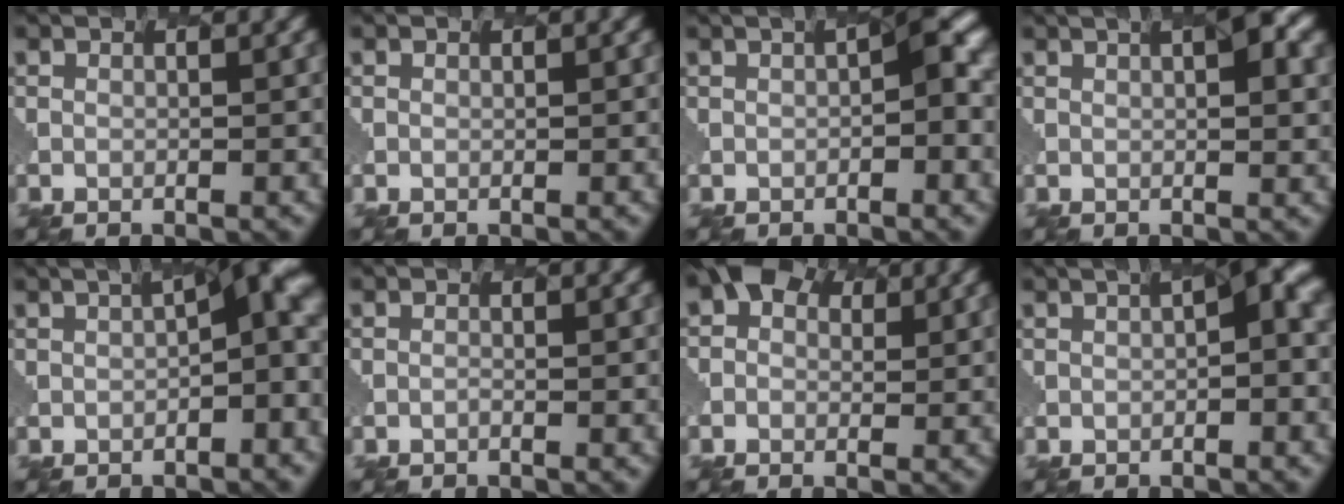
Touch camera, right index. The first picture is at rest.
{"total": 0.0}
{"total": 2.6, "force": [0.1, 0.2, 2.6], "torque": [-0.044, 0.013, -0.001]}
{"total": 4.1, "force": [1.5, 1.1, 3.7], "torque": [-0.031, 0.017, 0.013]}
{"total": 7.9, "force": [0.0, 2.6, 7.4], "torque": [-0.082, 0.013, 0.002]}
{"total": 0.5, "force": [-0.4, -0.1, -0.3], "torque": [-0.001, 0.006, -0.013]}
{"total": 4.7, "force": [1.7, 3.6, 2.5], "torque": [-0.010, 0.021, -0.001]}
{"total": 4.8, "force": [0.7, 1.0, 4.7], "torque": [-0.055, 0.015, 0.008]}